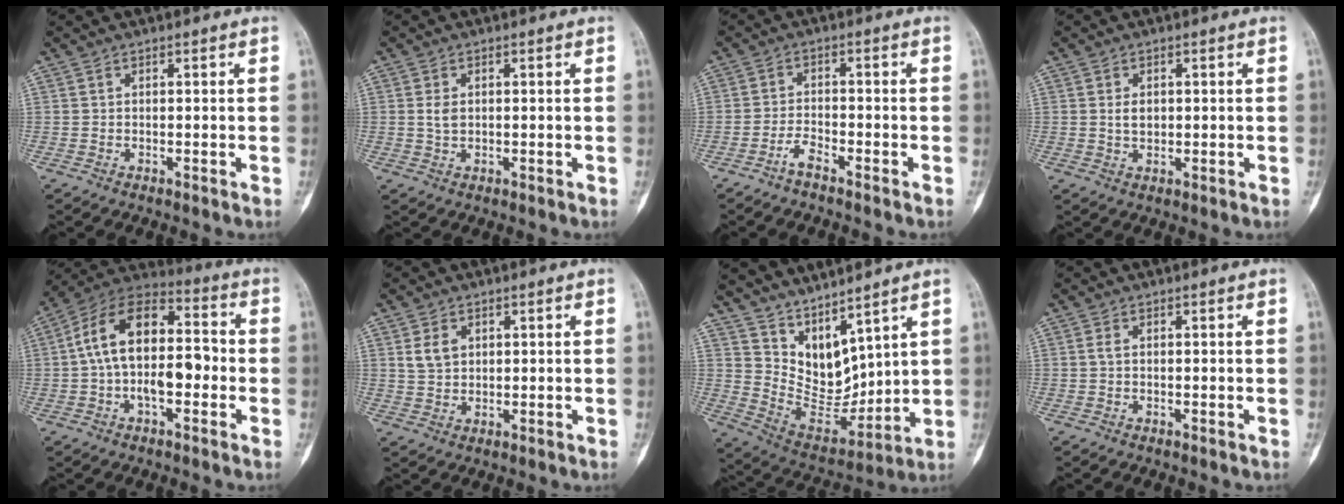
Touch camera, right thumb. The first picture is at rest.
{"total": 2.3, "force": [0.4, 1.5, 1.7], "torque": [-0.031, 0.000, 0.010]}
{"total": 2.9, "force": [-2.3, 0.6, 1.5], "torque": [-0.036, 0.018, -0.048]}
{"total": 2.5, "force": [0.4, 1.7, 1.8], "torque": [-0.021, -0.002, 0.009]}
{"total": 15.8, "force": [-1.0, 8.7, 13.1], "torque": [-0.214, 0.050, -0.030]}
{"total": 3.9, "force": [1.3, 2.9, 2.3], "torque": [-0.034, -0.003, 0.030]}
{"total": 10.5, "force": [8.3, 4.1, 4.9], "torque": [-0.058, -0.065, 0.181]}
{"total": 0.8, "force": [0.0, 0.4, 0.7], "torque": [-0.017, 0.000, -0.002]}